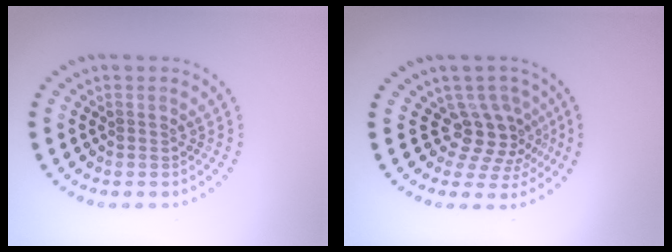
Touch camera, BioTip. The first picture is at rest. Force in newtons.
{"total": 3.6, "press": 2.7, "slide": 2.4}